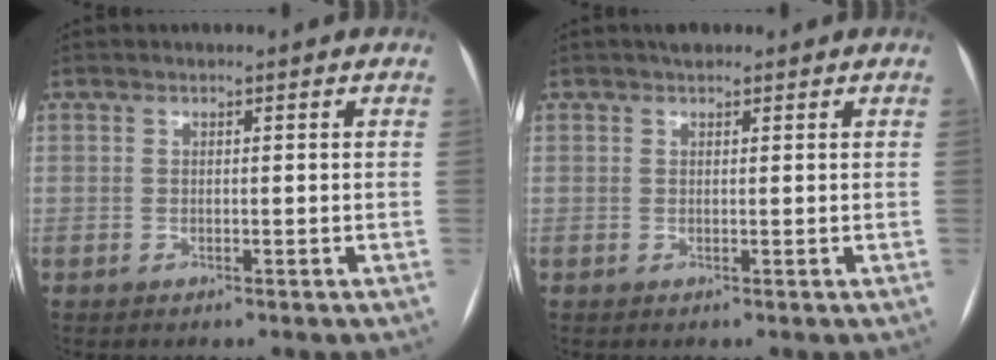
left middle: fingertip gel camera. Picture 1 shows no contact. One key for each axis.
{"total": 1.5, "fx": 1.2, "fy": 0.7, "fz": 0.7, "tx": -0.014, "ty": 0.014, "tz": 0.017}